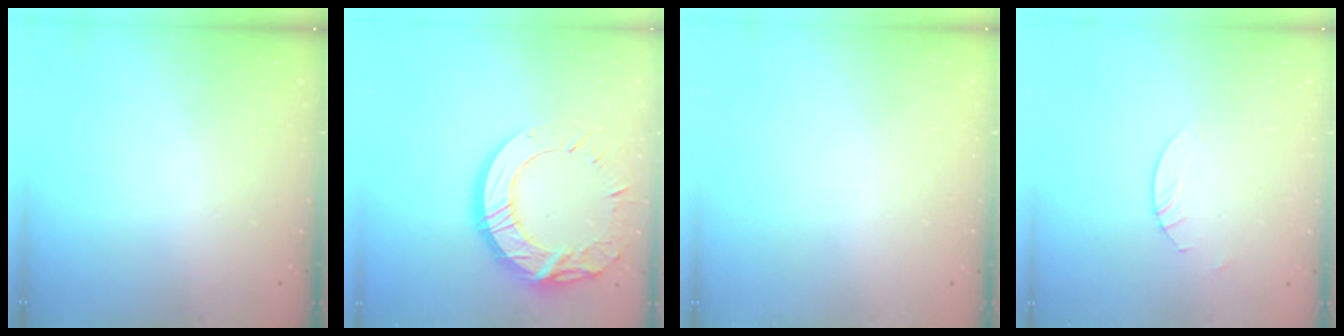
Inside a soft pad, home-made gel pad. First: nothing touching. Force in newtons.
{"total": 18.4, "press": 18.3, "slide": 1.1}
{"total": 0.0}
{"total": 2.7, "press": 2.7, "slide": 0.2}